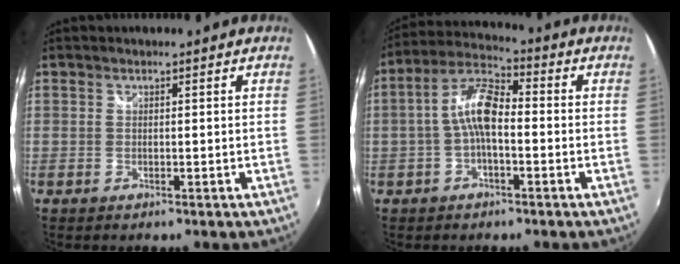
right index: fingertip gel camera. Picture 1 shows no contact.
{"total": 8.2, "force": [-1.3, 3.2, 7.5], "torque": [-0.163, 0.023, -0.028]}